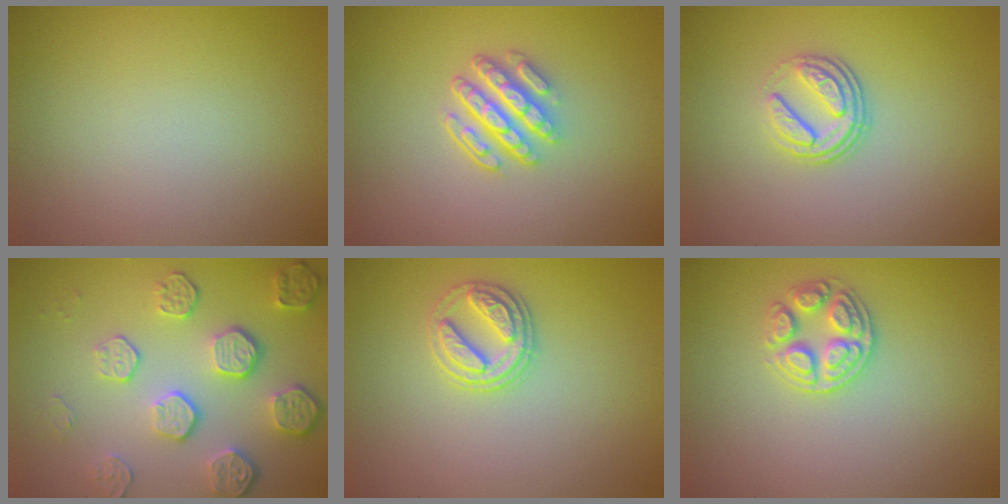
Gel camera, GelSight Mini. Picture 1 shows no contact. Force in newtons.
{"total": 4.6, "press": 3.3, "slide": 3.2}
{"total": 3.6, "press": 2.5, "slide": 2.6}
{"total": 5.7, "press": 4.2, "slide": 3.8}
{"total": 2.7, "press": 2.7, "slide": 0.7}
{"total": 2.6, "press": 2.6, "slide": 0.5}